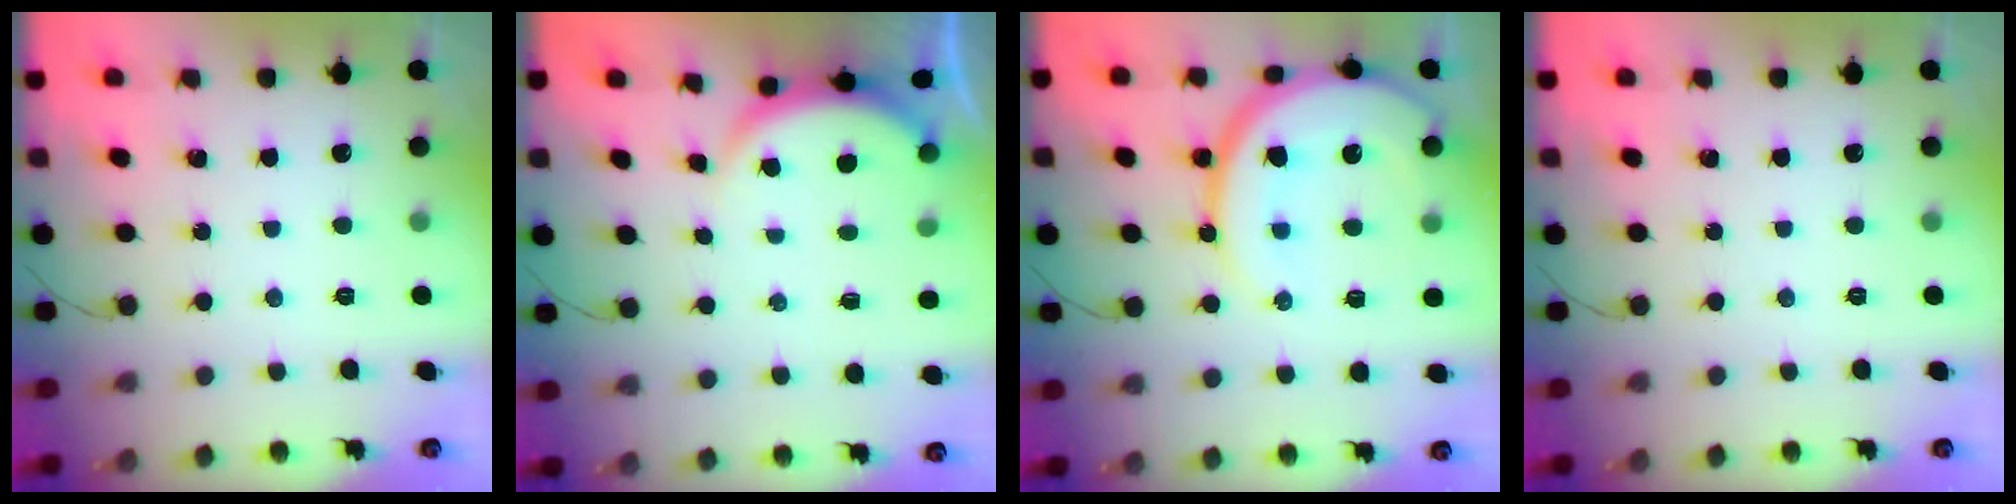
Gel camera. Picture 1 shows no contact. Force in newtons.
{"total": 3.7, "press": 3.7, "slide": 0.3}
{"total": 17.3, "press": 17.3, "slide": 1.5}
{"total": 0.0}